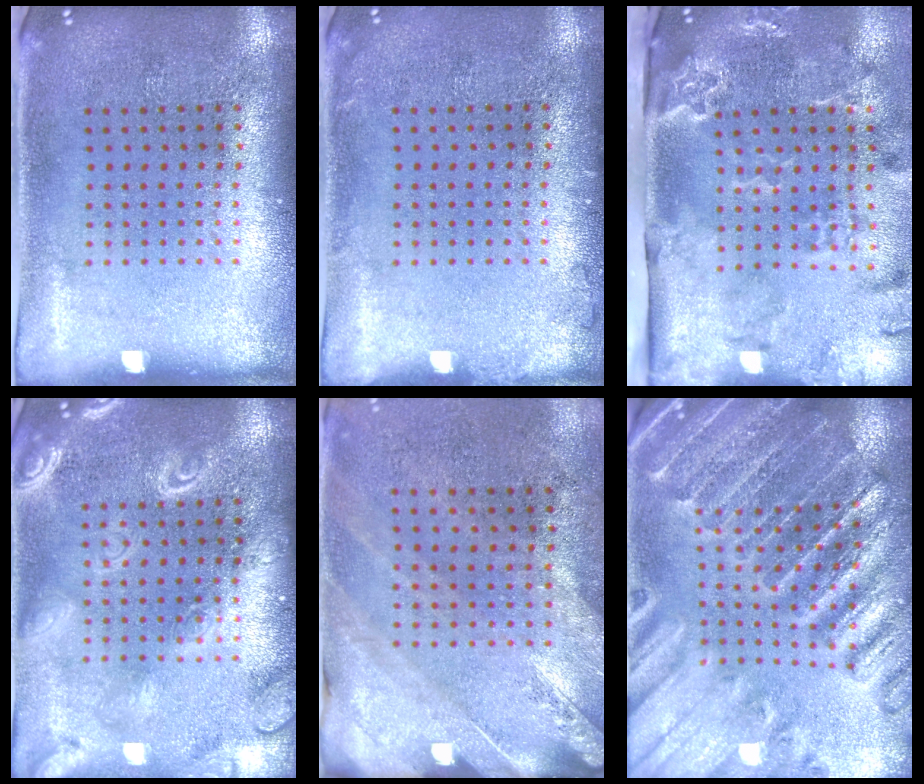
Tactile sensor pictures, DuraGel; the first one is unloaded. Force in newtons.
{"total": 0.8, "press": 0.7, "slide": 0.2}
{"total": 3.4, "press": 2.4, "slide": 2.4}
{"total": 3.8, "press": 3.8, "slide": 0.5}
{"total": 2.4, "press": 2.0, "slide": 1.3}
{"total": 2.8, "press": 2.8, "slide": 0.4}